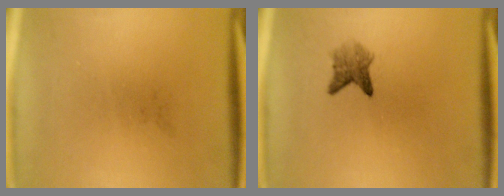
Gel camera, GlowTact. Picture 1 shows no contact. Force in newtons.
{"total": 2.7}